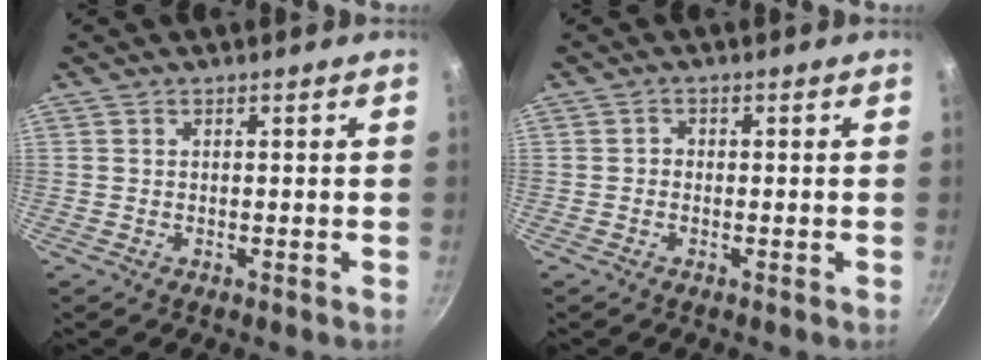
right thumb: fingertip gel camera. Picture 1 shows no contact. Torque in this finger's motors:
{"motor_torque": [-0.28, -0.16, 0.06, -0.04, 0.00]}